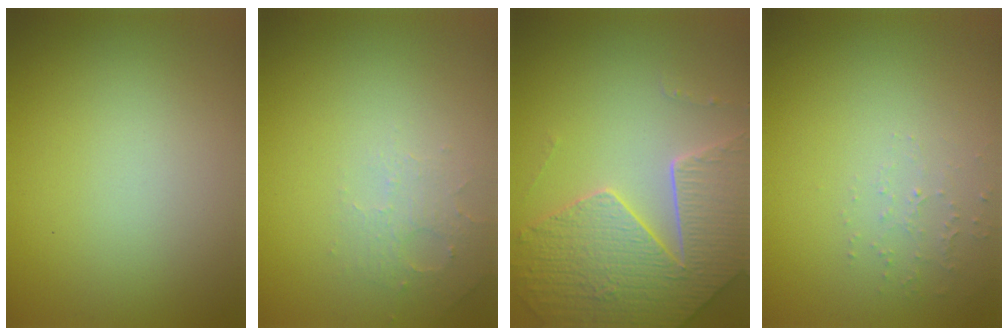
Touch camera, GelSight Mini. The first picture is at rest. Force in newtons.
{"total": 1.8, "press": 1.7, "slide": 0.4}
{"total": 6.7, "press": 5.4, "slide": 4.1}
{"total": 1.3, "press": 1.3, "slide": 0.4}